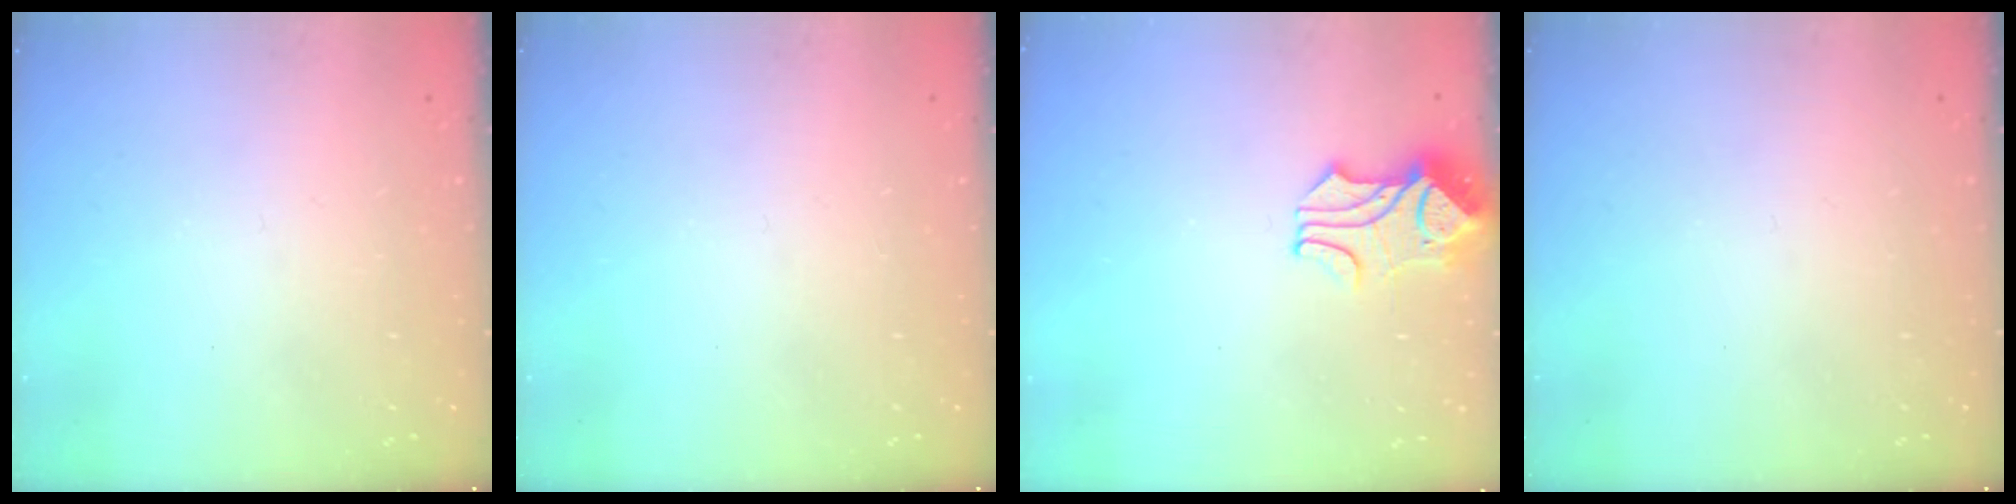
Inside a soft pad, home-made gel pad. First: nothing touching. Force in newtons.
{"total": 0.0}
{"total": 1.8, "press": 1.4, "slide": 1.0}
{"total": 0.0}